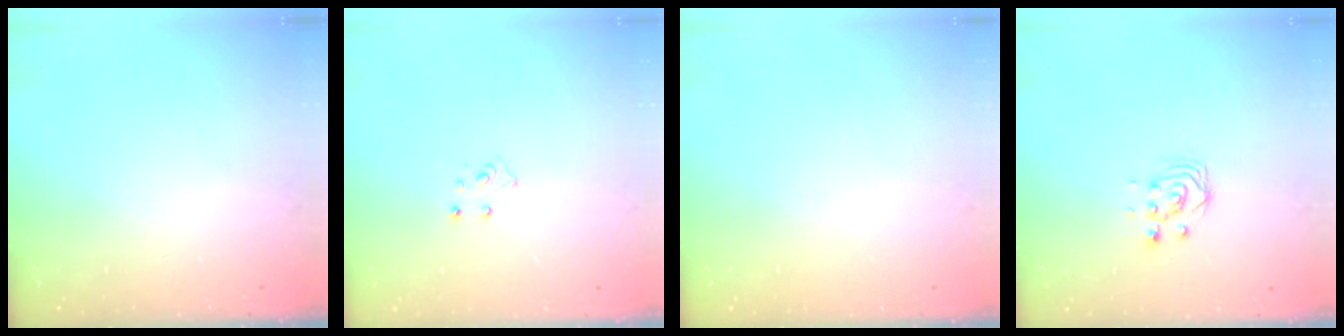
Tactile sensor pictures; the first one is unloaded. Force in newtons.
{"total": 4.6, "press": 4.6, "slide": 0.4}
{"total": 0.0}
{"total": 4.6, "press": 4.5, "slide": 0.2}